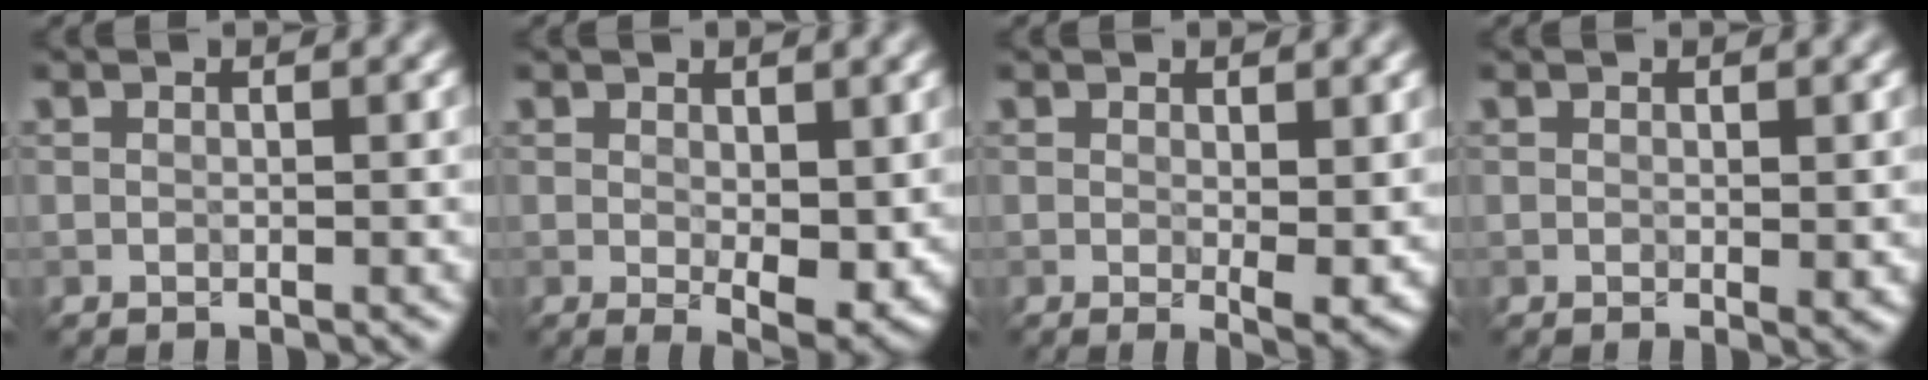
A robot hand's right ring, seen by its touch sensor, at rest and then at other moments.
{"total": 3.8, "force": [0.4, 1.7, 3.4], "torque": [-0.054, -0.012, 0.014]}
{"total": 2.4, "force": [0.5, 0.8, 2.2], "torque": [-0.030, -0.010, 0.014]}
{"total": 0.8, "force": [0.2, 0.4, 0.7], "torque": [-0.006, 0.000, 0.004]}